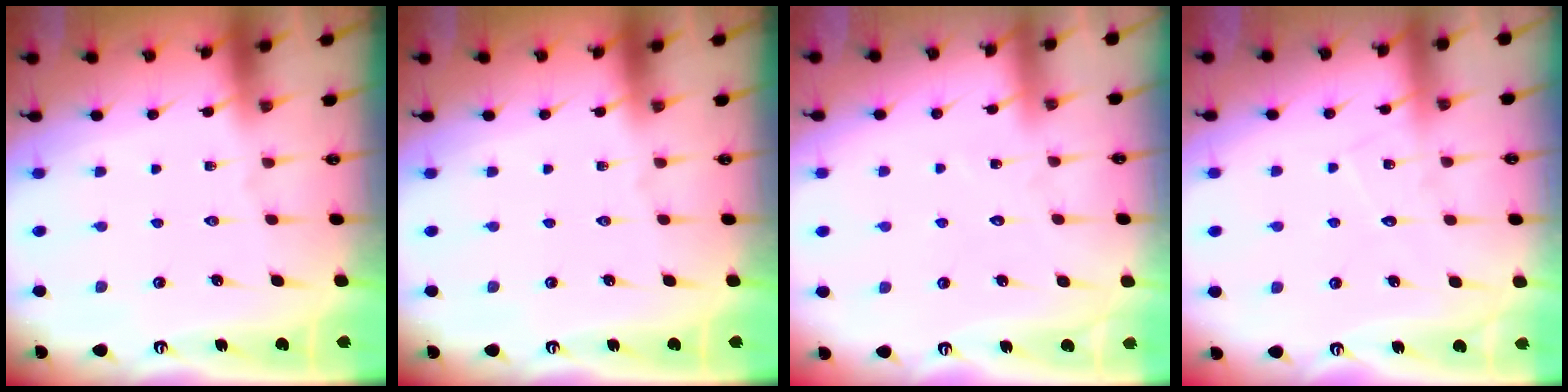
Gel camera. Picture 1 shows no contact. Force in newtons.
{"total": 0.0}
{"total": 4.6, "press": 4.6, "slide": 0.3}
{"total": 5.7, "press": 5.7, "slide": 0.3}